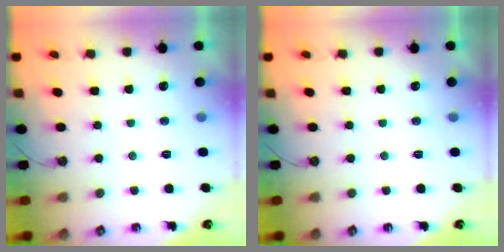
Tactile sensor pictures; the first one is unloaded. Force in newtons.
{"total": 0.0}